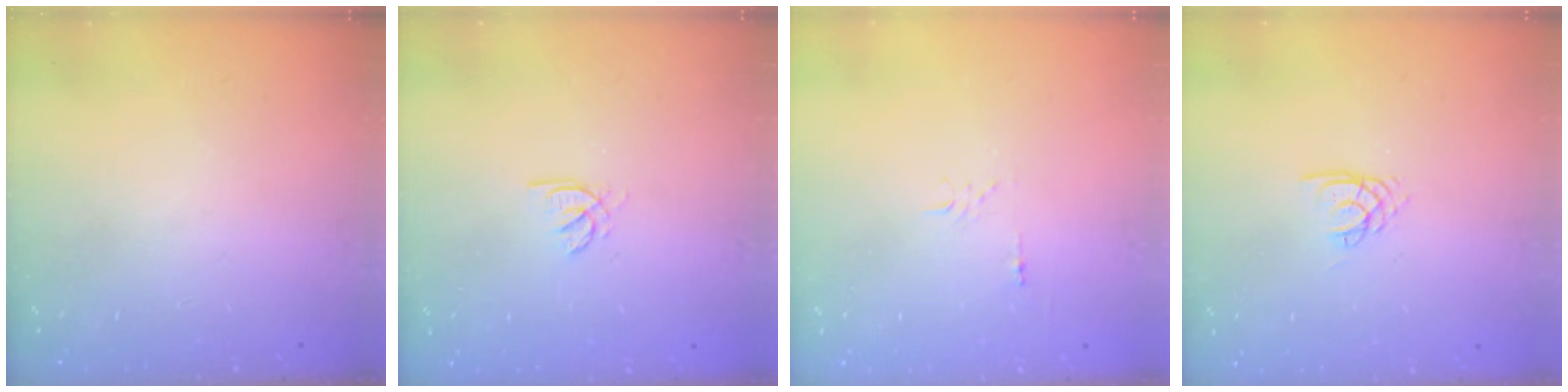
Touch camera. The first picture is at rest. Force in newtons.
{"total": 1.9, "press": 1.8, "slide": 0.4}
{"total": 4.9, "press": 4.9, "slide": 0.5}
{"total": 1.9, "press": 1.8, "slide": 0.3}